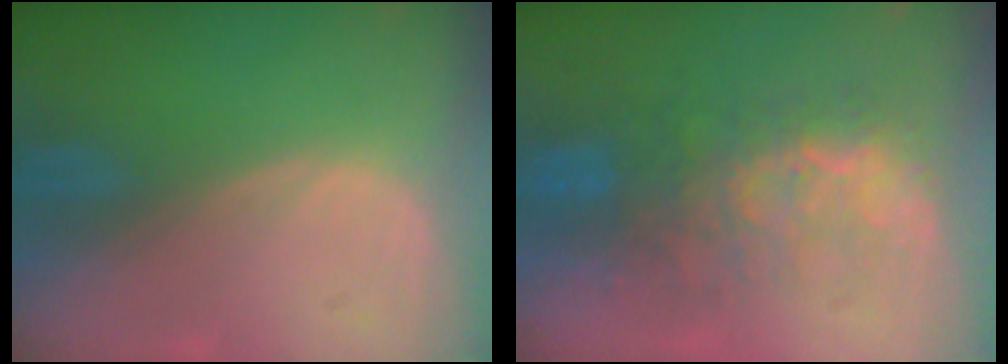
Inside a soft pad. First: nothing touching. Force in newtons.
{"total": 9.1, "press": 8.5, "slide": 3.1}